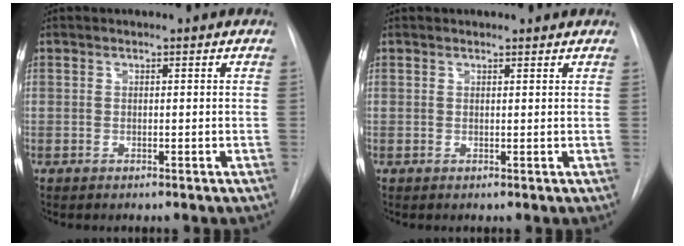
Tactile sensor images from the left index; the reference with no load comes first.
{"total": 2.1, "force": [2.0, 0.5, 0.4], "torque": [-0.010, 0.016, 0.025]}